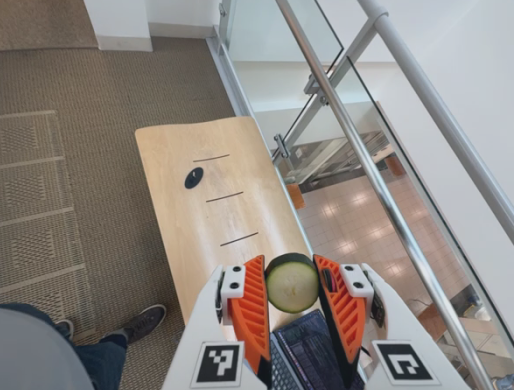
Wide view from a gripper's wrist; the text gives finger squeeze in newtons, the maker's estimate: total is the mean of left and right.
{"total": 9.0, "left": 8.9, "right": 9.0}